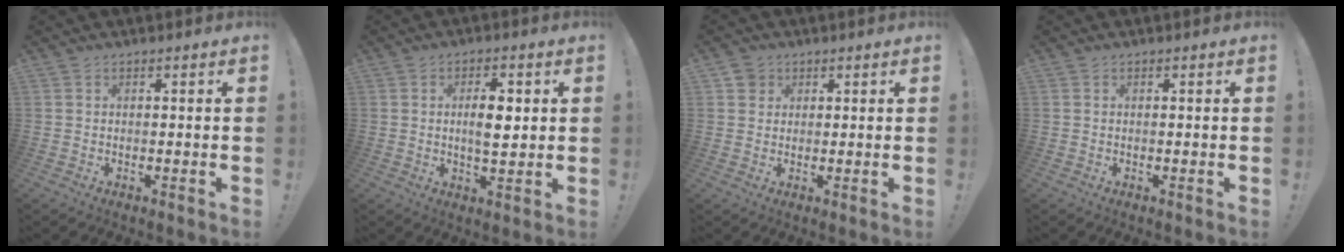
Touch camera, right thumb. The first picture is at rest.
{"total": 7.1, "force": [0.7, 3.2, 6.3], "torque": [-0.101, -0.003, 0.004]}
{"total": 3.3, "force": [1.7, 2.7, 0.5], "torque": [-0.003, -0.005, 0.031]}
{"total": 0.0}